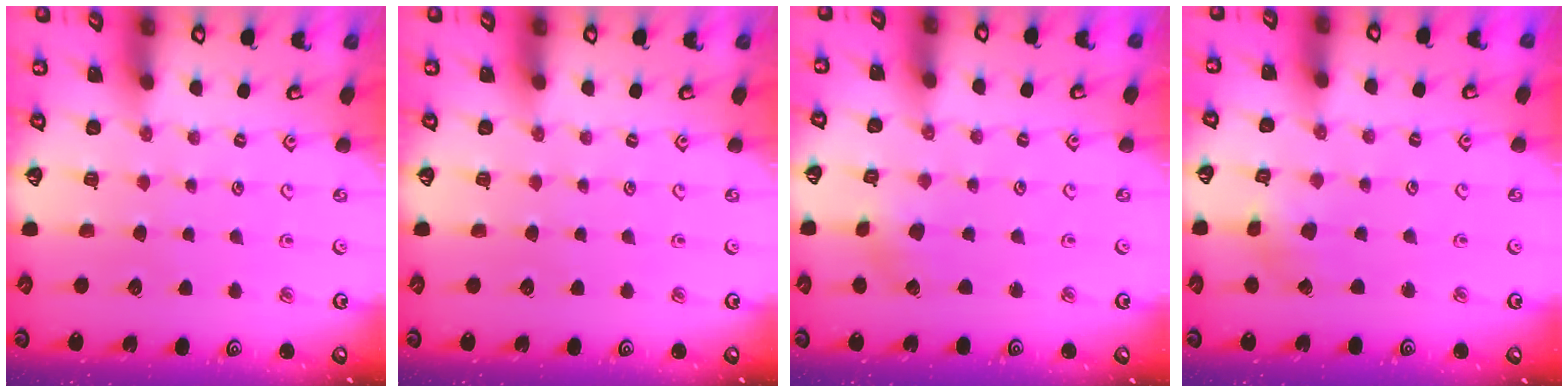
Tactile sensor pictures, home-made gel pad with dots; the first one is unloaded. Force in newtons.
{"total": 0.0}
{"total": 1.9, "press": 1.9, "slide": 0.2}
{"total": 2.4, "press": 2.4, "slide": 0.3}